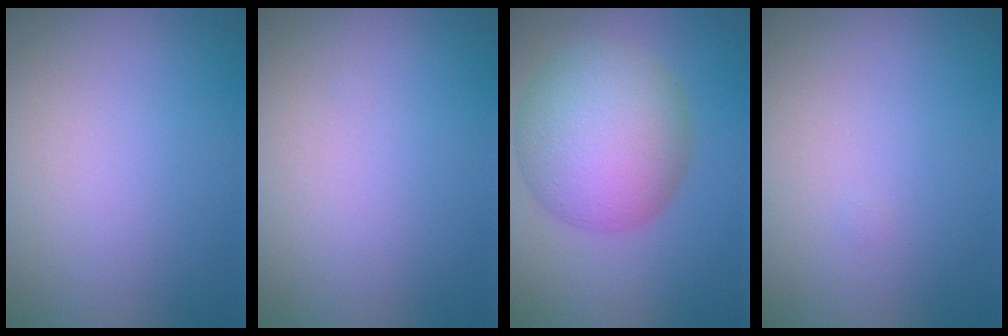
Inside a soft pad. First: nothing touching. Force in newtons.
{"total": 0.0}
{"total": 9.7, "press": 9.7, "slide": 0.4}
{"total": 0.0}